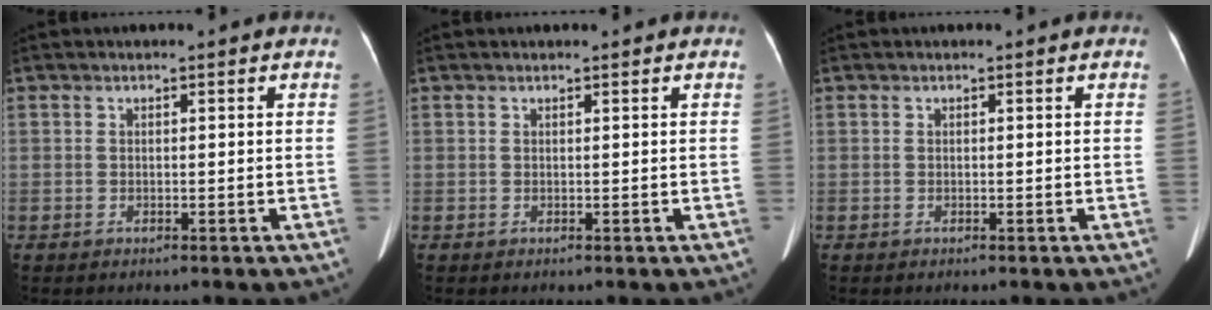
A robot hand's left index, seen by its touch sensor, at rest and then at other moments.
{"total": 0.0}
{"total": 0.0}